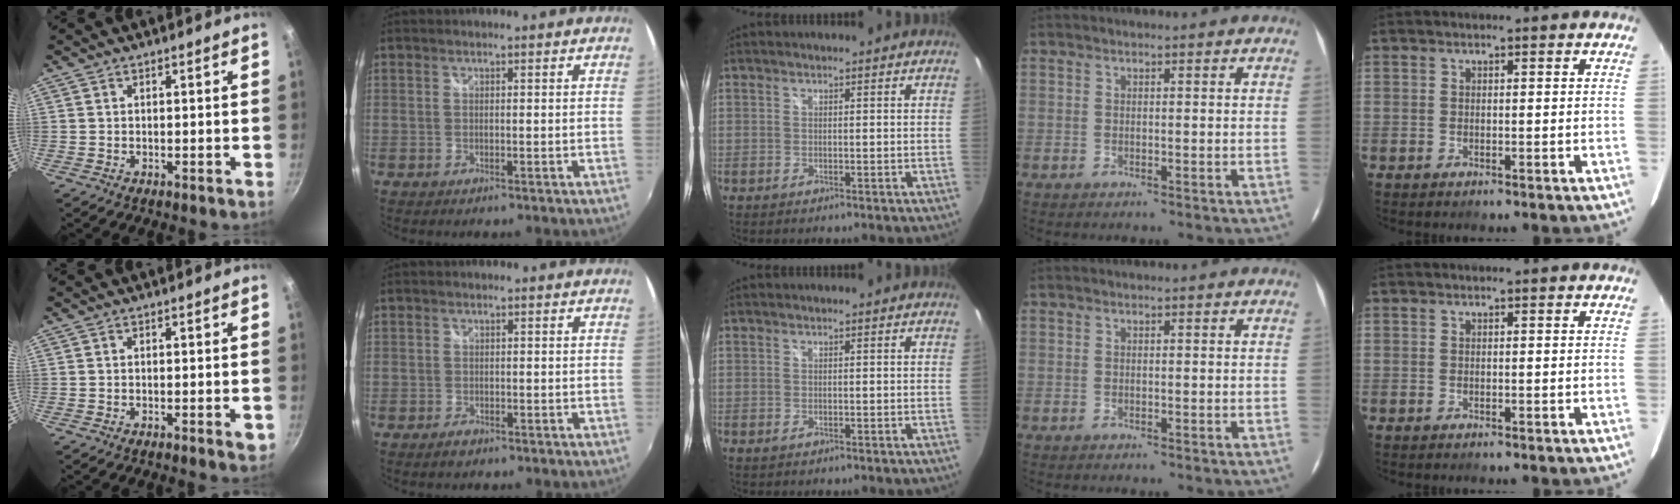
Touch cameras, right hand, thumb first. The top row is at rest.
{"thumb": {"total": 2.1, "force": [-0.8, 0.6, 1.9], "torque": [-0.028, 0.002, -0.014]}, "index": {"total": 1.7, "force": [-1.0, 1.2, 0.5], "torque": [-0.012, -0.002, -0.017]}}